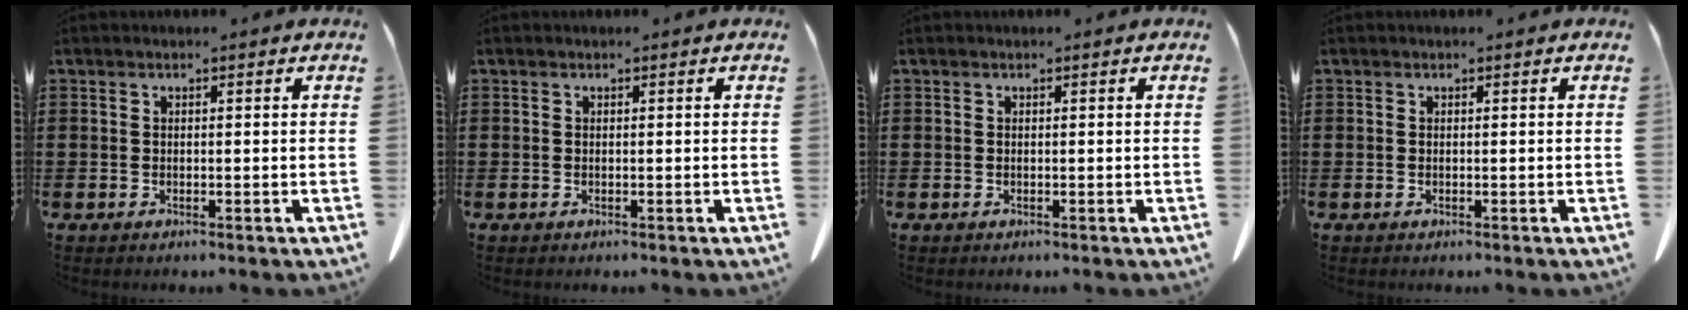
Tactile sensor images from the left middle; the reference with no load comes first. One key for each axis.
{"total": 0.0}
{"total": 0.0}
{"total": 0.0}